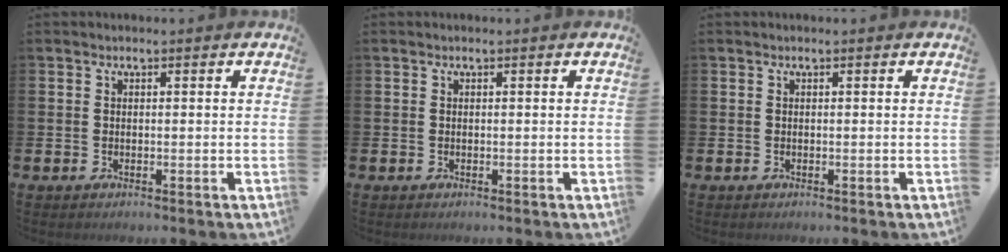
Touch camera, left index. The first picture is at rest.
{"total": 0.0}
{"total": 0.0}